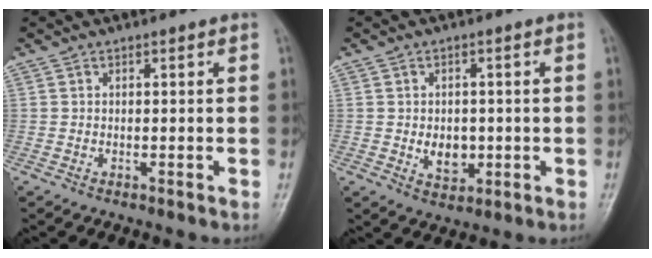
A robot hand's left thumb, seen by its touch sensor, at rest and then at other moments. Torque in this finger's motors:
{"motor_torque": [-0.03, 0.12, 0.12, -0.01, 0.01]}